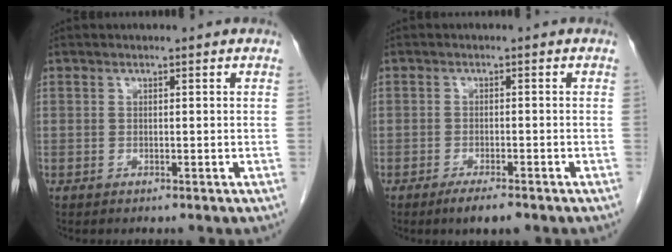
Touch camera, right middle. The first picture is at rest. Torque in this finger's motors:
{"motor_torque": [0.85, -0.63, 0.28, 0.05]}